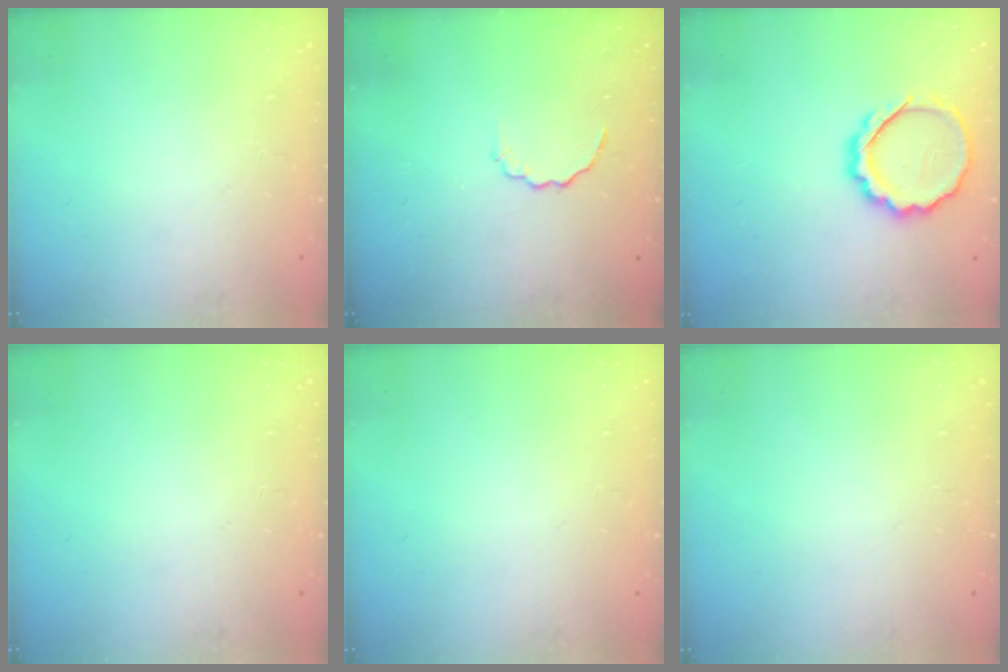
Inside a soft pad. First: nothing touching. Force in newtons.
{"total": 2.9, "press": 2.8, "slide": 0.8}
{"total": 9.5, "press": 9.4, "slide": 1.4}
{"total": 0.0}
{"total": 0.0}
{"total": 0.0}